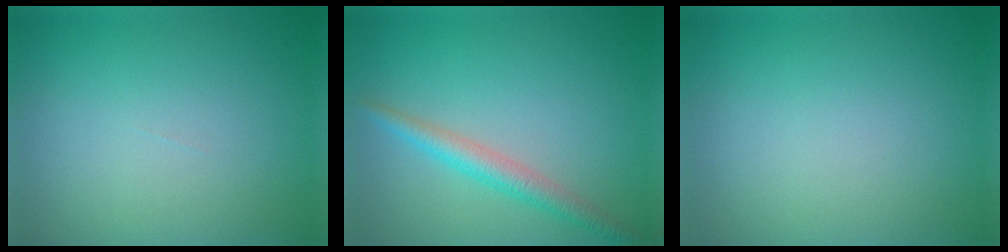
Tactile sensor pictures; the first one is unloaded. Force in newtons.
{"total": 2.8, "press": 2.8, "slide": 0.1}
{"total": 0.0}